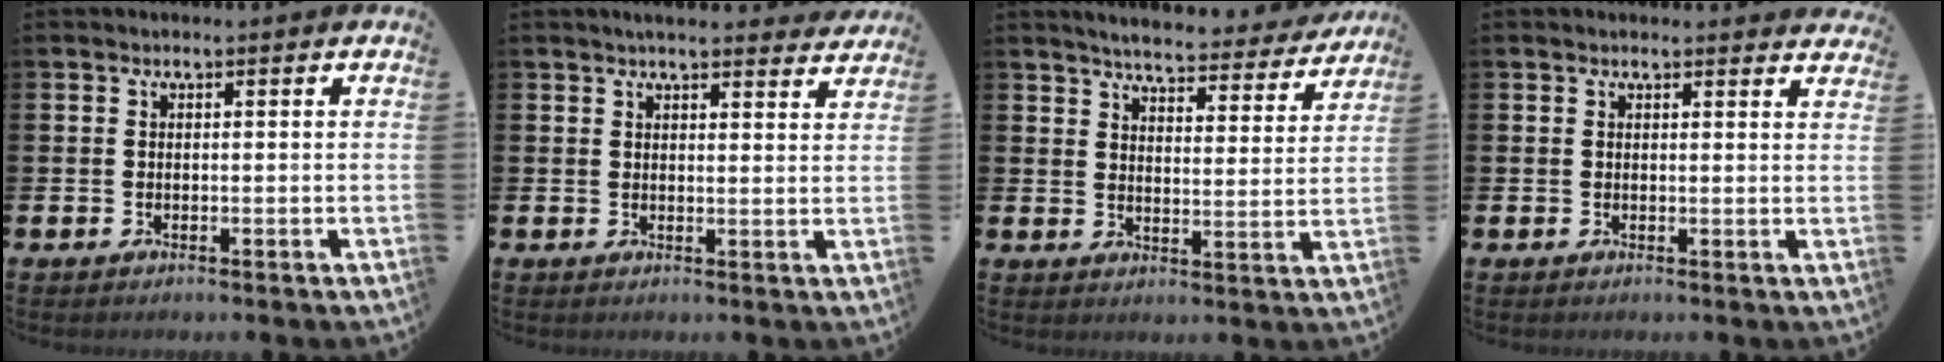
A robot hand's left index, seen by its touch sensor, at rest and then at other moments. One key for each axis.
{"total": 3.6, "fx": 3.5, "fy": 0.3, "fz": 0.9, "tx": -0.013, "ty": -0.018, "tz": 0.061}
{"total": 5.0, "fx": 4.9, "fy": 0.5, "fz": 1.1, "tx": -0.027, "ty": -0.037, "tz": 0.080}
{"total": 1.4, "fx": 1.3, "fy": 0.2, "fz": 0.1, "tx": -0.002, "ty": -0.001, "tz": 0.024}